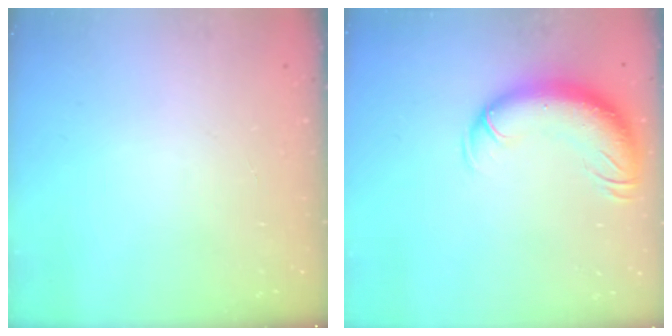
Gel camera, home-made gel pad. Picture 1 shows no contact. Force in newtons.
{"total": 13.4, "press": 13.0, "slide": 3.5}